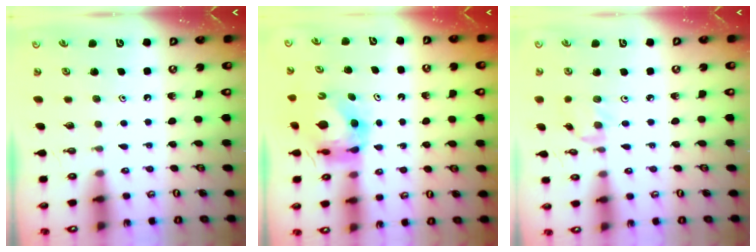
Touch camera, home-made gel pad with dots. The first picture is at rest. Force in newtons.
{"total": 6.4, "press": 6.4, "slide": 0.6}
{"total": 1.1, "press": 1.1, "slide": 0.3}